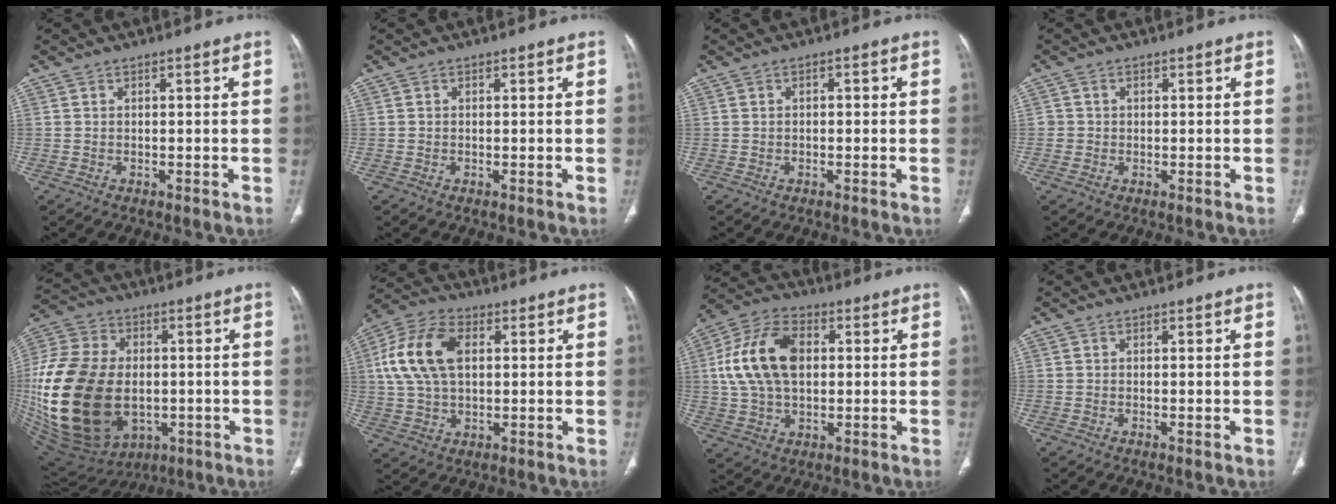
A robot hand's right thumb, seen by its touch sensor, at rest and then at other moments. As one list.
[{"total": 0.0}, {"total": 1.1, "force": [0.1, 0.7, 0.8], "torque": [-0.009, 0.005, -0.002]}, {"total": 1.5, "force": [0.0, 1.5, 0.1], "torque": [0.007, 0.005, 0.000]}, {"total": 31.1, "force": [-3.0, 21.0, 22.8], "torque": [-0.481, -0.012, -0.024]}, {"total": 13.8, "force": [2.8, 8.5, 10.5], "torque": [-0.209, 0.017, 0.049]}, {"total": 15.4, "force": [2.1, 9.9, 11.7], "torque": [-0.213, 0.017, 0.036]}, {"total": 0.0}]